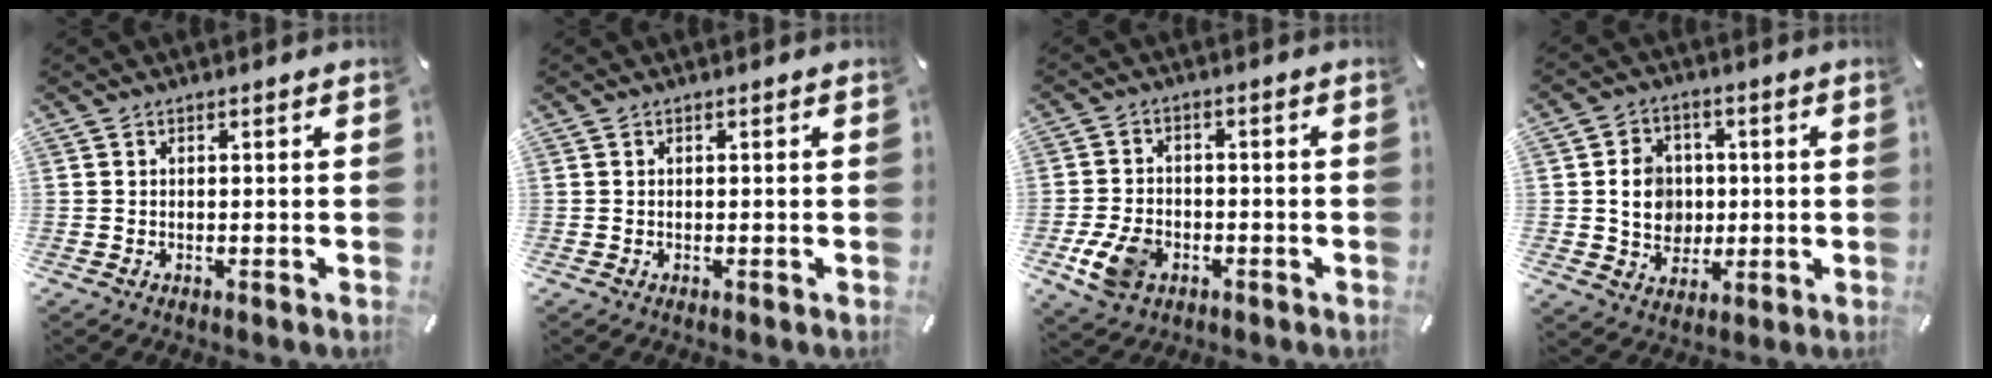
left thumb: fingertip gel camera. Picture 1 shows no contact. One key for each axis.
{"total": 0.0}
{"total": 8.4, "fx": -3.2, "fy": 6.1, "fz": 4.9, "tx": -0.105, "ty": 0.007, "tz": -0.059}
{"total": 10.0, "fx": 0.2, "fy": 9.0, "fz": 4.4, "tx": -0.081, "ty": 0.010, "tz": 0.009}